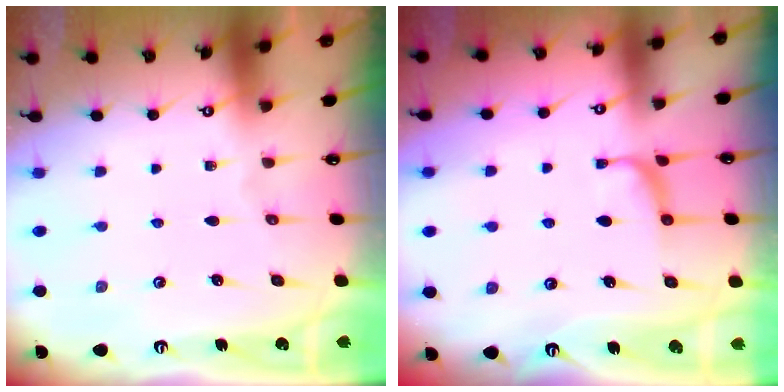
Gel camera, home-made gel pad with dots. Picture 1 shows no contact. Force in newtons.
{"total": 1.8, "press": 1.6, "slide": 0.7}